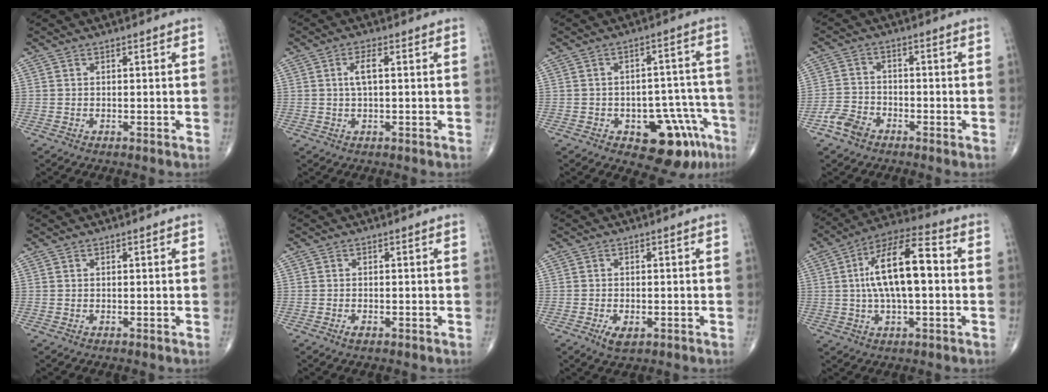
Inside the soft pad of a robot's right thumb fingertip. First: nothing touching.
{"total": 3.3, "force": [0.5, 1.1, 3.1], "torque": [-0.068, 0.008, 0.008]}
{"total": 12.8, "force": [-6.5, 6.5, 8.9], "torque": [-0.065, 0.047, -0.077]}
{"total": 4.8, "force": [-3.1, 3.1, 1.9], "torque": [-0.033, 0.018, -0.062]}
{"total": 0.0}
{"total": 1.2, "force": [-0.6, 0.6, 0.8], "torque": [-0.016, 0.001, -0.011]}
{"total": 3.2, "force": [-1.3, 1.7, 2.4], "torque": [-0.042, -0.001, -0.019]}
{"total": 15.7, "force": [1.0, 6.1, 14.4], "torque": [-0.254, 0.034, 0.009]}